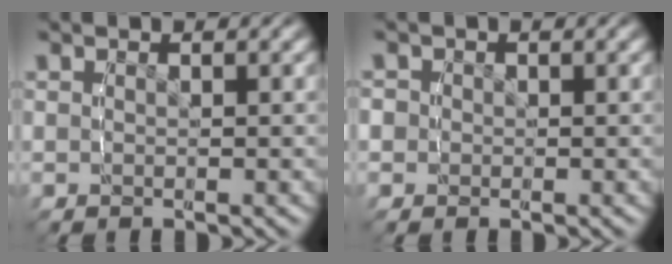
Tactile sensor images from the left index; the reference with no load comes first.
{"total": 2.2, "force": [-0.3, 2.1, -0.2], "torque": [-0.001, -0.011, -0.001]}